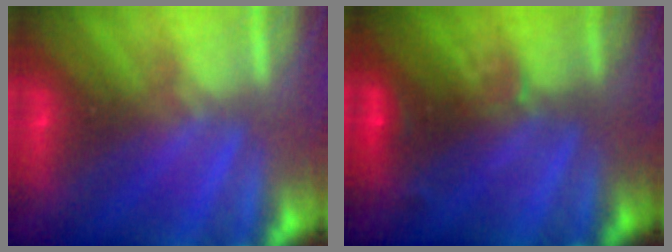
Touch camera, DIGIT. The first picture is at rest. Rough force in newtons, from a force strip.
{"total": 3.5}